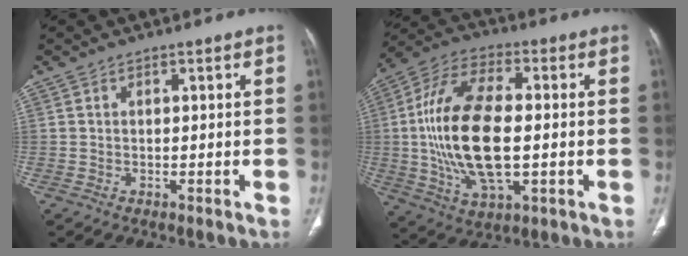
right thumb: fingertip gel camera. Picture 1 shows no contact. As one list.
[{"total": 20.6, "force": [-0.7, 9.9, 18.1], "torque": [-0.360, 0.009, -0.009]}]